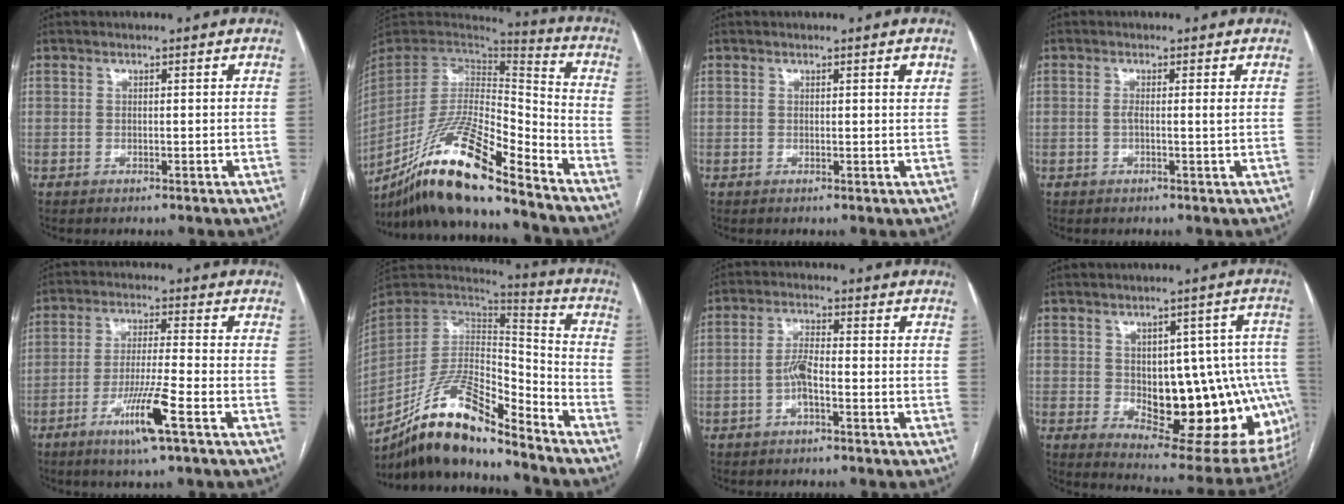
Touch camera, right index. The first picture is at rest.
{"total": 20.0, "force": [-14.8, 2.5, 13.1], "torque": [-0.274, -0.015, -0.274]}
{"total": 1.1, "force": [0.6, 0.1, 0.9], "torque": [-0.011, -0.001, 0.006]}
{"total": 1.5, "force": [0.1, -0.1, 1.5], "torque": [-0.031, 0.000, 0.001]}
{"total": 8.6, "force": [-4.3, -0.5, 7.4], "torque": [-0.140, -0.015, -0.081]}
{"total": 17.0, "force": [-13.0, 4.7, 9.9], "torque": [-0.181, 0.025, -0.232]}
{"total": 3.7, "force": [-1.4, 0.8, 3.3], "torque": [-0.068, 0.009, -0.028]}
{"total": 21.6, "force": [-2.6, 9.3, 19.3], "torque": [-0.170, 0.023, -0.006]}